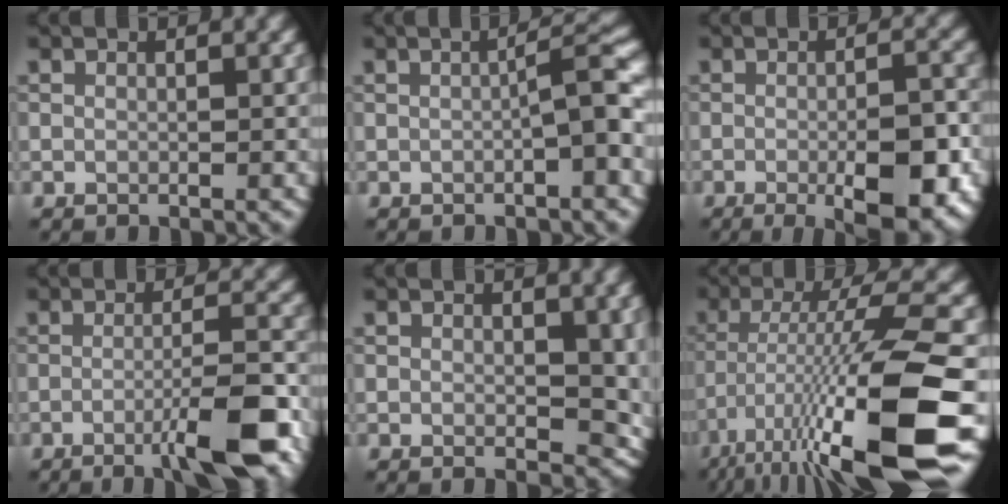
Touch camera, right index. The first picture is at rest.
{"total": 3.1, "force": [-0.8, 0.2, 3.0], "torque": [-0.046, 0.019, -0.017]}
{"total": 7.6, "force": [-2.4, 2.0, 6.9], "torque": [-0.104, -0.005, -0.033]}
{"total": 7.1, "force": [-3.3, 1.2, 6.2], "torque": [-0.095, 0.005, -0.055]}
{"total": 4.2, "force": [0.6, 2.4, 3.4], "torque": [-0.043, -0.004, 0.014]}
{"total": 15.4, "force": [-6.6, 2.8, 13.6], "torque": [-0.242, -0.006, -0.105]}